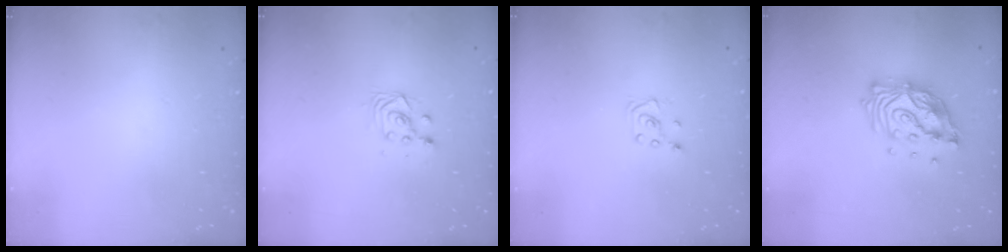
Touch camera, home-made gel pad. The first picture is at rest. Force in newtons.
{"total": 3.7, "press": 3.4, "slide": 1.4}
{"total": 3.0, "press": 2.9, "slide": 0.3}
{"total": 13.6, "press": 13.5, "slide": 1.5}